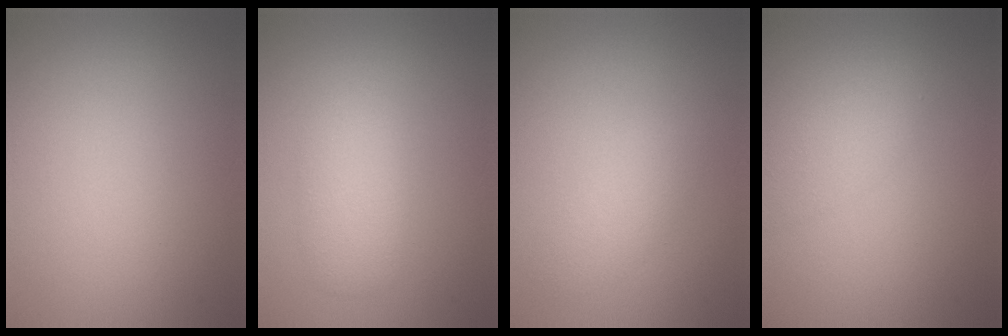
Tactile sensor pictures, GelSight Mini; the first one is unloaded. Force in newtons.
{"total": 3.0, "press": 3.0, "slide": 0.1}
{"total": 2.1, "press": 2.1, "slide": 0.1}
{"total": 2.2, "press": 2.2, "slide": 0.1}